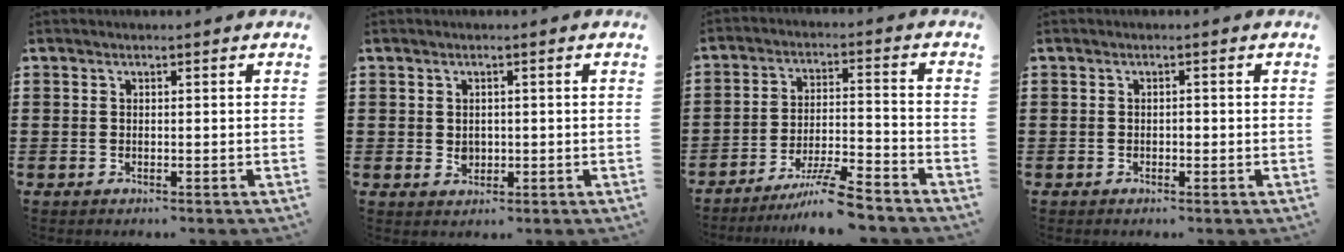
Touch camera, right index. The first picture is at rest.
{"total": 1.6, "force": [0.1, 1.4, 0.9], "torque": [-0.020, 0.006, 0.001]}
{"total": 7.9, "force": [-6.7, 0.3, 4.2], "torque": [-0.078, 0.001, -0.126]}
{"total": 0.7, "force": [-0.3, 0.4, 0.4], "torque": [-0.011, 0.000, -0.005]}